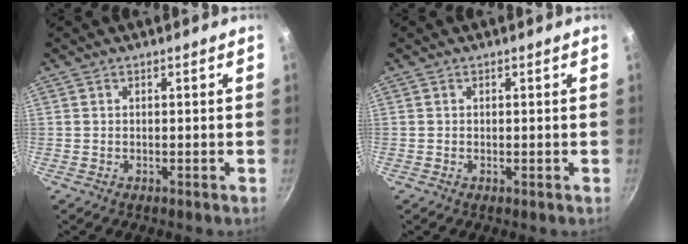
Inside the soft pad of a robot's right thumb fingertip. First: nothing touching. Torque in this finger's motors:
{"motor_torque": [0.14, 0.02, 0.28, -0.25, -0.02]}